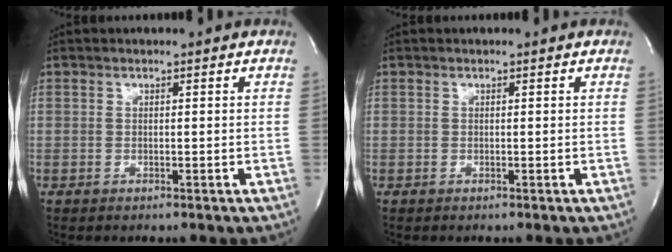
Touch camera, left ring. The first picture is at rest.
{"total": 0.0}